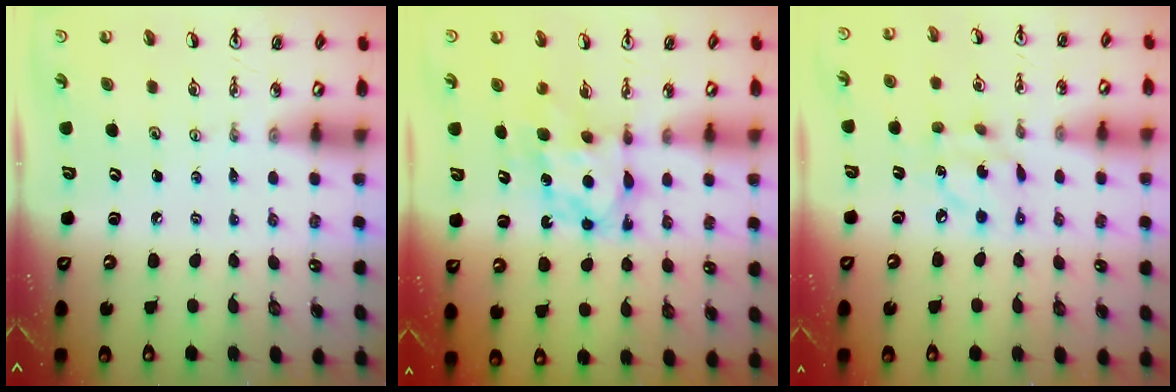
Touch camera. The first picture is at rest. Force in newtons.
{"total": 6.5, "press": 6.5, "slide": 0.5}
{"total": 7.9, "press": 7.9, "slide": 0.2}